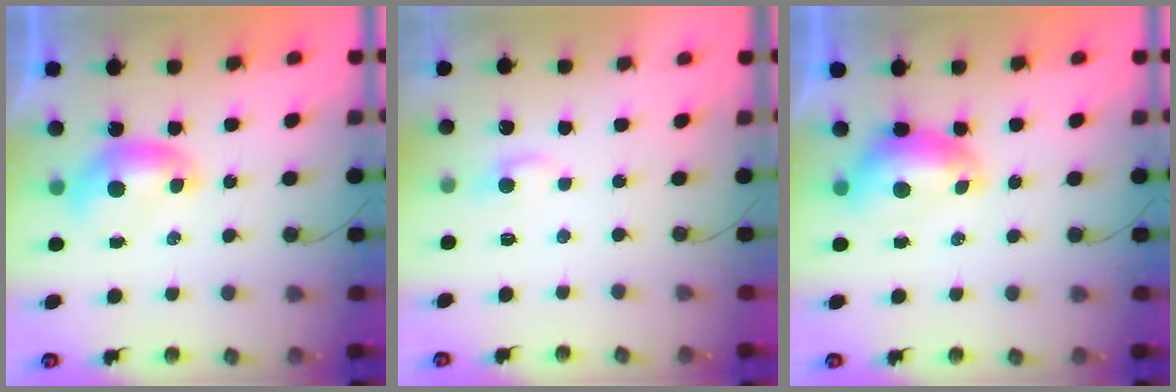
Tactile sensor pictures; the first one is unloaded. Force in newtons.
{"total": 1.2, "press": 1.1, "slide": 0.6}
{"total": 0.8, "press": 0.7, "slide": 0.4}